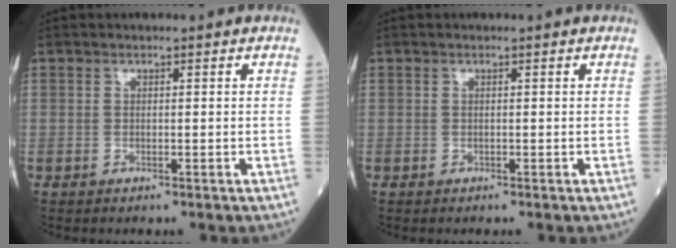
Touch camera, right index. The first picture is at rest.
{"total": 0.0}